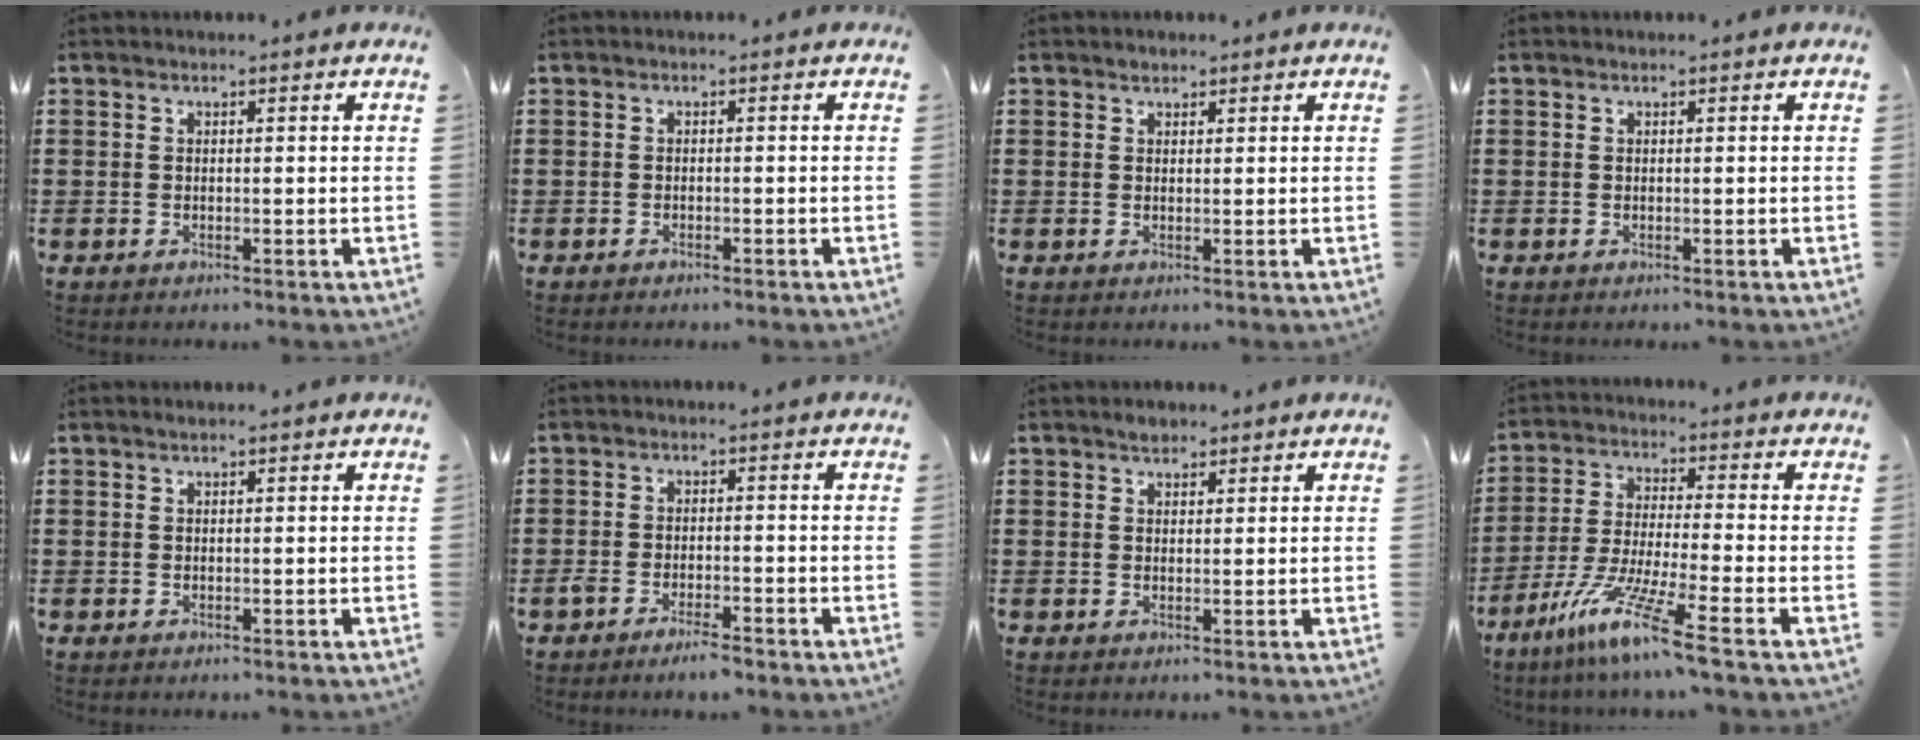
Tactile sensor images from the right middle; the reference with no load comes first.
{"total": 0.5, "force": [-0.5, 0.0, 0.2], "torque": [-0.005, -0.003, -0.009]}
{"total": 0.9, "force": [0.8, 0.5, -0.1], "torque": [-0.001, -0.001, 0.015]}
{"total": 0.0}
{"total": 0.0}
{"total": 2.8, "force": [-2.3, 0.4, 1.7], "torque": [-0.028, 0.005, -0.042]}
{"total": 1.6, "force": [1.3, 0.8, 0.3], "torque": [-0.007, 0.004, 0.025]}
{"total": 10.0, "force": [-7.0, -0.3, 7.0], "torque": [-0.153, -0.014, -0.143]}